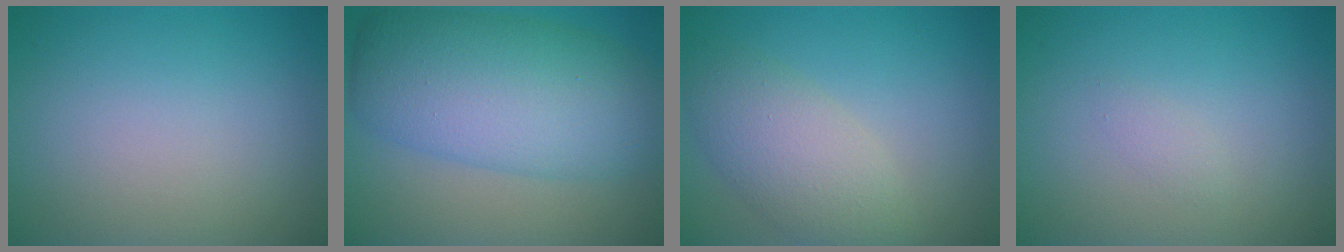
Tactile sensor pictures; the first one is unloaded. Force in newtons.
{"total": 10.1, "press": 10.1, "slide": 0.1}
{"total": 4.8, "press": 4.8, "slide": 0.2}
{"total": 0.7, "press": 0.7, "slide": 0.0}